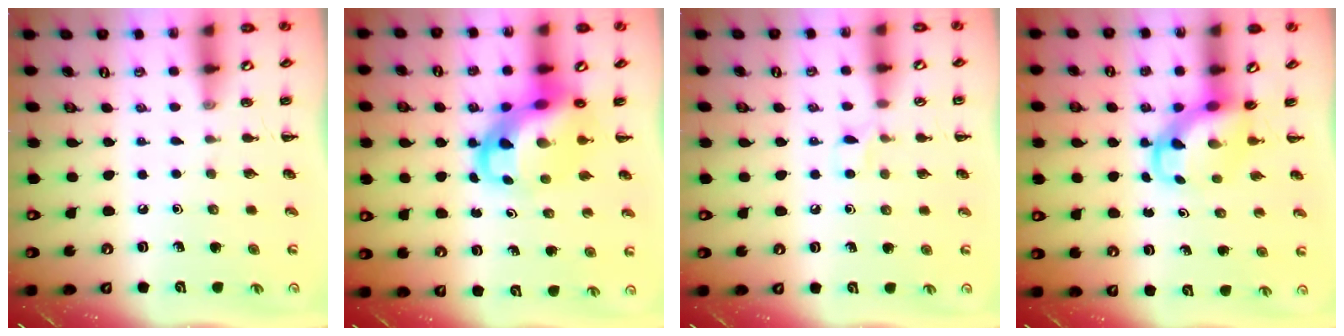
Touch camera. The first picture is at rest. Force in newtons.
{"total": 8.1, "press": 7.7, "slide": 2.2}
{"total": 3.6, "press": 3.4, "slide": 1.2}
{"total": 4.2, "press": 4.1, "slide": 0.8}